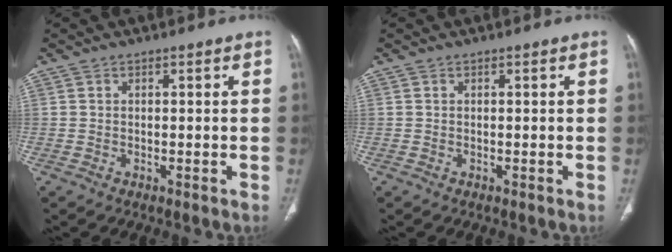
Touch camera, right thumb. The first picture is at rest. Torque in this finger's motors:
{"motor_torque": [0.01, 0.01, -0.09, 0.09, 0.00]}